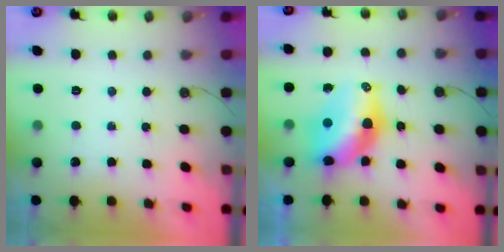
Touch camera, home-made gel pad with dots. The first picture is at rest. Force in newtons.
{"total": 12.8, "press": 12.8, "slide": 1.2}